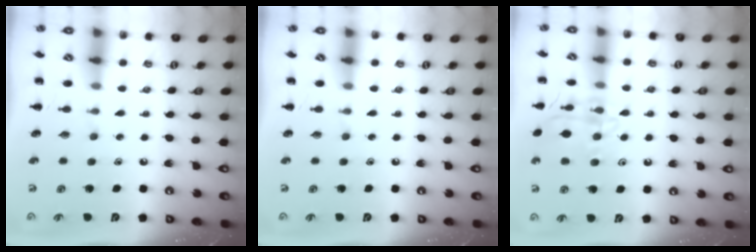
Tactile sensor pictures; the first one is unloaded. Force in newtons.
{"total": 0.0}
{"total": 13.7, "press": 13.7, "slide": 0.4}